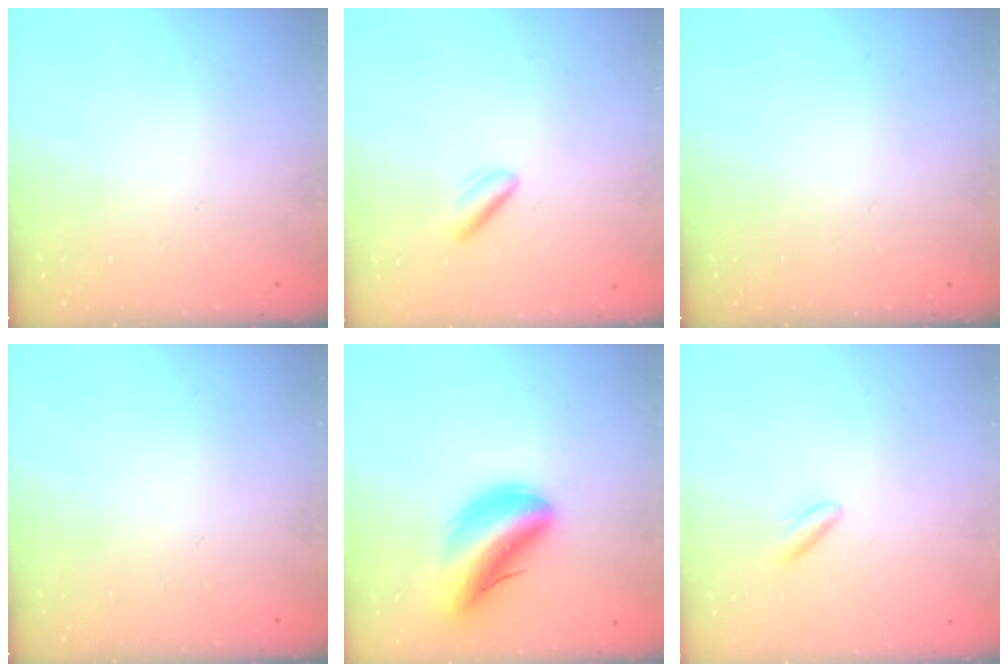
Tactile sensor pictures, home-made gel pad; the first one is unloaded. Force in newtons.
{"total": 2.1, "press": 1.9, "slide": 1.0}
{"total": 0.0}
{"total": 0.0}
{"total": 14.0, "press": 13.3, "slide": 4.1}
{"total": 2.7, "press": 2.4, "slide": 1.1}